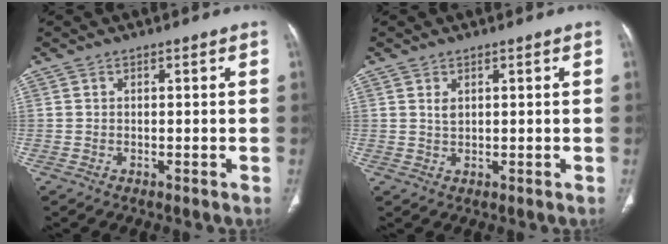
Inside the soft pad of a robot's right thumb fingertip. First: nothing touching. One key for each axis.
{"total": 1.5, "fx": 0.8, "fy": 0.8, "fz": 1.0, "tx": -0.018, "ty": -0.002, "tz": 0.022}